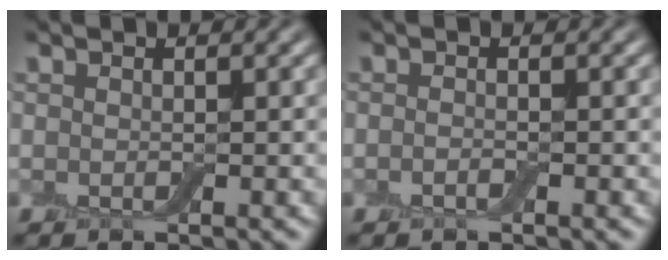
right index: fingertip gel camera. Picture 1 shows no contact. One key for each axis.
{"total": 0.7, "fx": -0.4, "fy": 0.2, "fz": 0.5, "tx": -0.012, "ty": -0.001, "tz": -0.008}